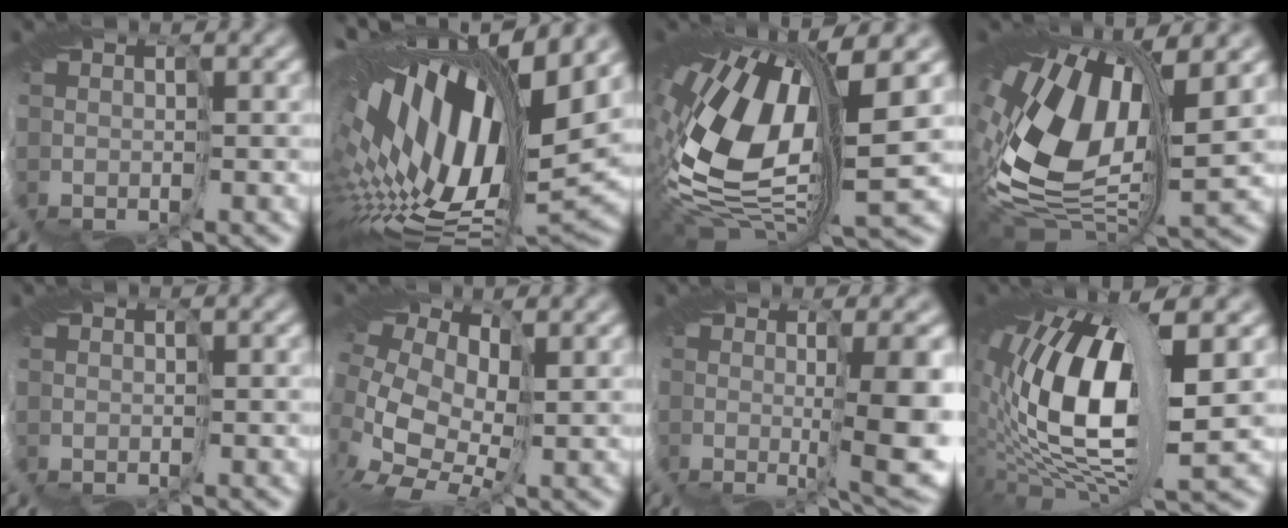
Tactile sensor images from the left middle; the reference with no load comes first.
{"total": 17.9, "force": [5.6, 7.2, 15.4], "torque": [-0.271, -0.010, 0.121]}
{"total": 15.5, "force": [1.6, 7.1, 13.6], "torque": [-0.292, -0.007, 0.041]}
{"total": 14.5, "force": [2.2, 7.8, 12.0], "torque": [-0.258, 0.005, 0.046]}
{"total": 0.0}
{"total": 8.2, "force": [-0.2, 5.7, 5.9], "torque": [-0.134, -0.015, 0.023]}
{"total": 5.9, "force": [0.0, 0.3, 5.9], "torque": [-0.081, 0.001, 0.009]}
{"total": 14.2, "force": [0.6, 5.8, 13.0], "torque": [-0.251, 0.014, 0.007]}